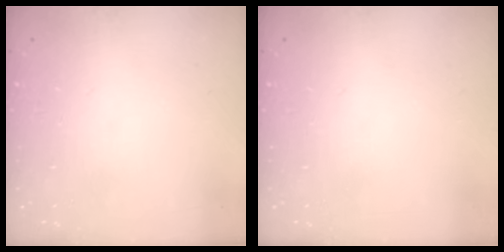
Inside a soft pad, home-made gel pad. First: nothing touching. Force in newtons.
{"total": 0.0}